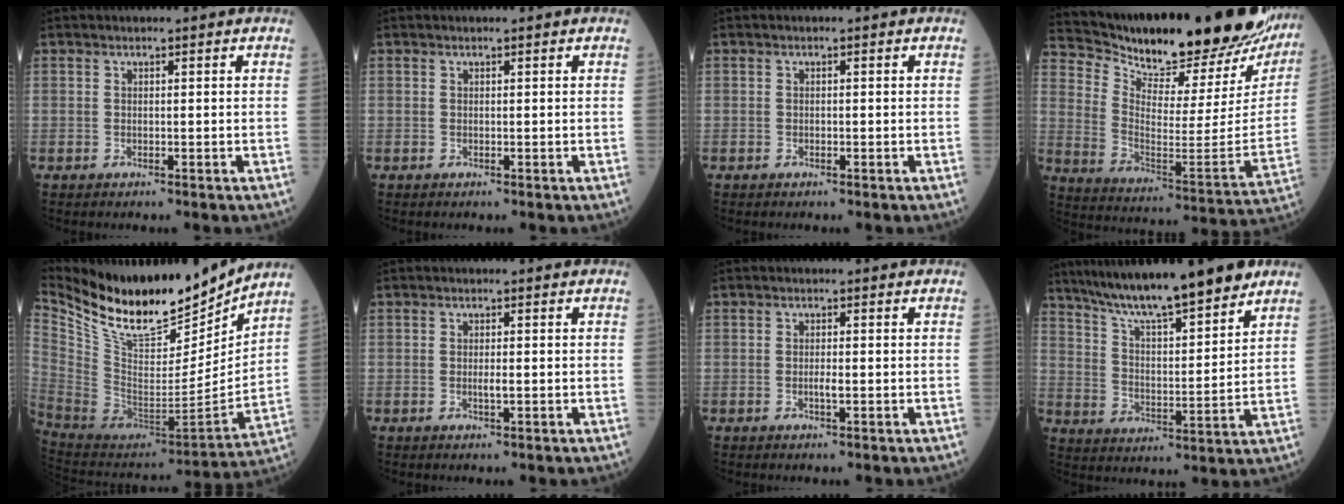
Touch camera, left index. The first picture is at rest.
{"total": 0.0}
{"total": 0.0}
{"total": 29.0, "force": [25.8, 5.5, 12.1], "torque": [-0.210, -0.092, 0.354]}
{"total": 22.3, "force": [19.2, 5.2, 10.1], "torque": [-0.197, -0.034, 0.334]}
{"total": 1.1, "force": [-0.3, 0.2, 1.0], "torque": [-0.019, -0.005, -0.006]}
{"total": 1.2, "force": [-0.5, 0.2, 1.0], "torque": [-0.021, -0.004, -0.008]}
{"total": 17.0, "force": [13.9, 1.5, 9.6], "torque": [-0.153, 0.006, 0.230]}